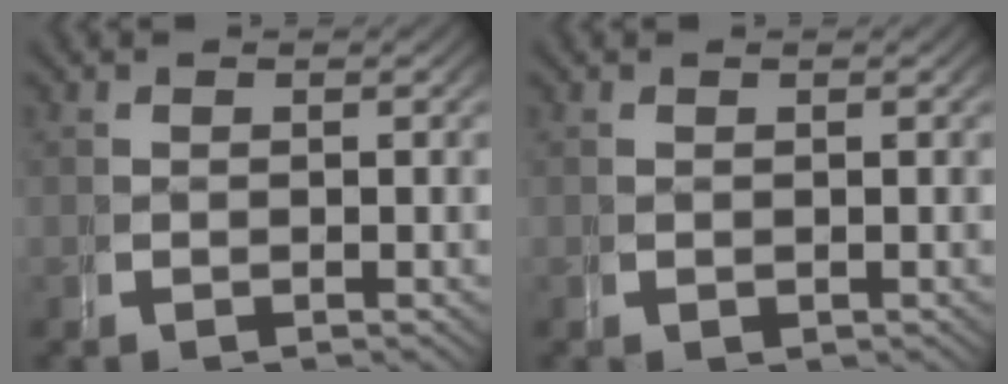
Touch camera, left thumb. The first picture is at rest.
{"total": 0.0}